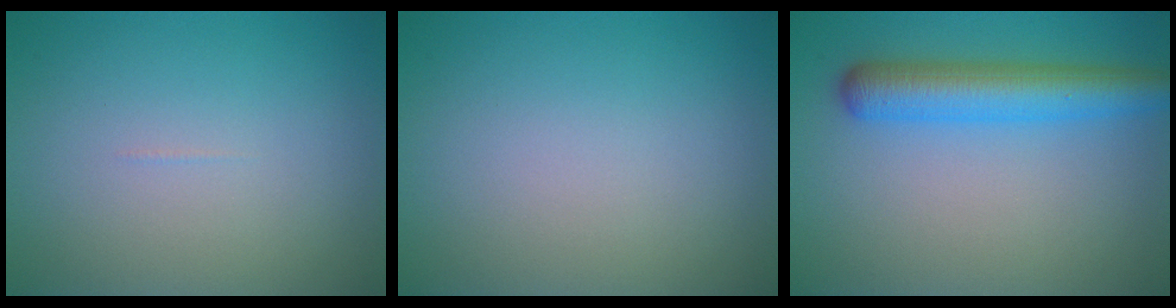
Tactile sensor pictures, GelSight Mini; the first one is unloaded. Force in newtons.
{"total": 0.0}
{"total": 5.3, "press": 5.3, "slide": 0.2}